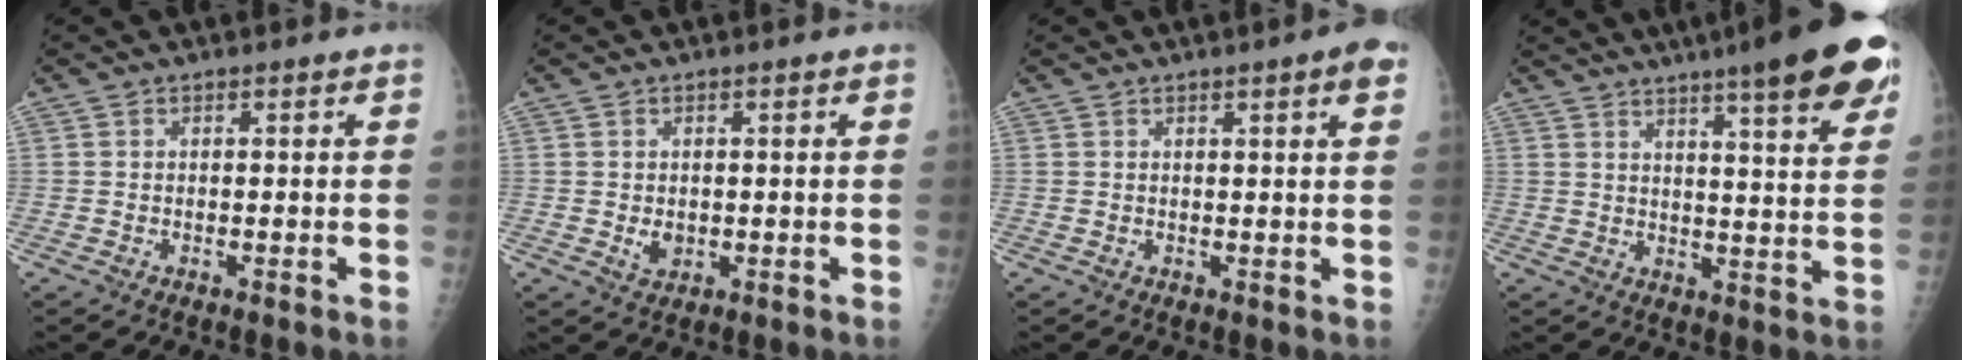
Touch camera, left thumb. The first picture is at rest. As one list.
[{"total": 2.3, "force": [0.0, 1.8, 1.5], "torque": [-0.017, -0.004, 0.007]}, {"total": 3.9, "force": [1.9, 0.3, 3.3], "torque": [-0.040, -0.004, 0.022]}, {"total": 18.3, "force": [11.5, 2.8, 14.0], "torque": [-0.172, -0.036, 0.144]}]